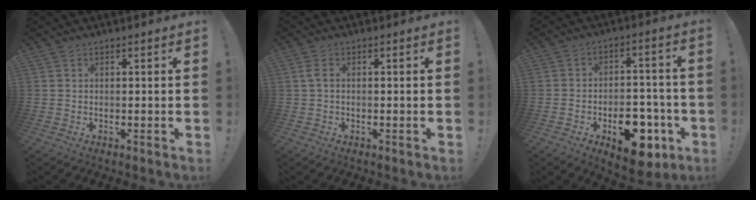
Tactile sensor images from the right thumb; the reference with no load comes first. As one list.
[{"total": 2.1, "force": [0.2, 1.0, 1.8], "torque": [-0.038, 0.006, 0.004]}, {"total": 13.9, "force": [-6.8, 8.3, 8.8], "torque": [-0.092, 0.061, -0.100]}]